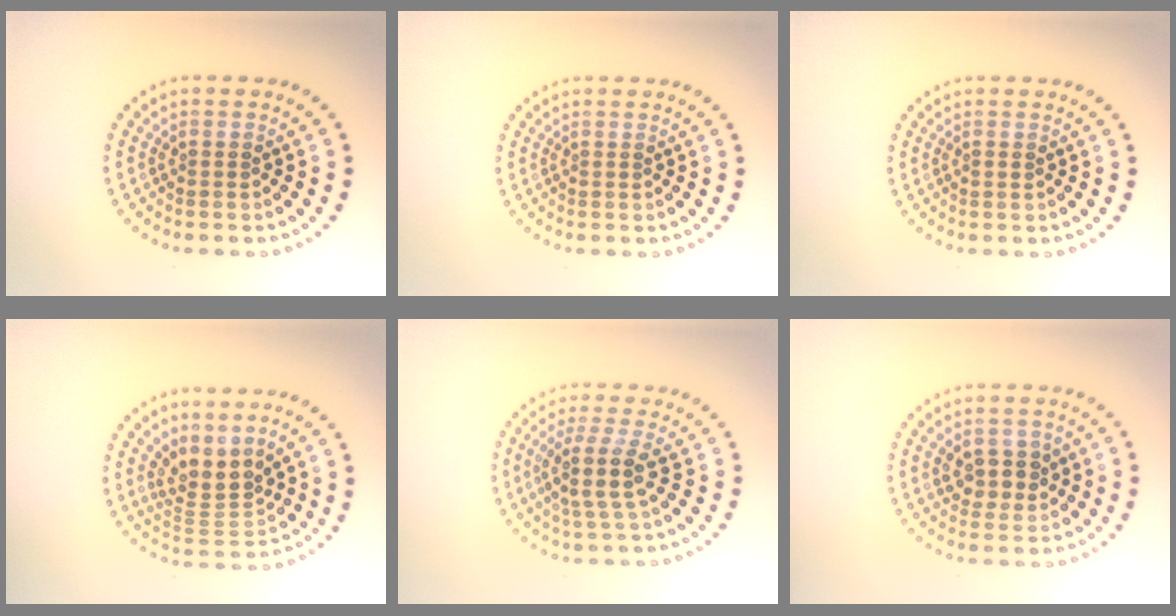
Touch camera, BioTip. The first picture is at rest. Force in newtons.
{"total": 0.0}
{"total": 0.7, "press": 0.7, "slide": 0.1}
{"total": 3.5, "press": 2.5, "slide": 2.4}
{"total": 3.4, "press": 2.8, "slide": 2.0}
{"total": 2.8, "press": 2.7, "slide": 0.8}